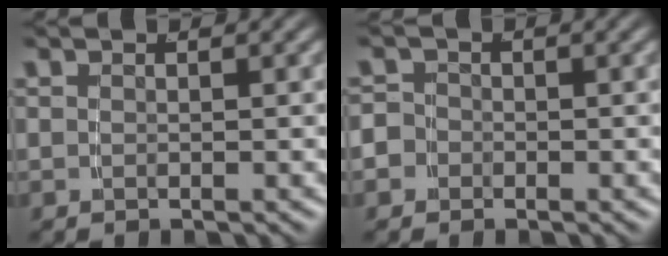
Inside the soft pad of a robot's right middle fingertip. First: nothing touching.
{"total": 2.7, "force": [-1.0, 2.4, 0.5], "torque": [-0.019, -0.009, -0.020]}